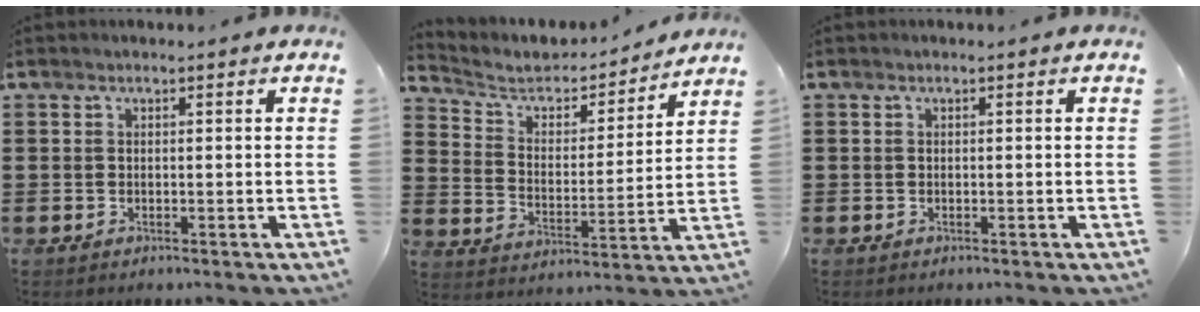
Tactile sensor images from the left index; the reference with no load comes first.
{"total": 5.4, "force": [4.8, 2.0, 1.5], "torque": [-0.060, -0.034, 0.076]}
{"total": 0.0}